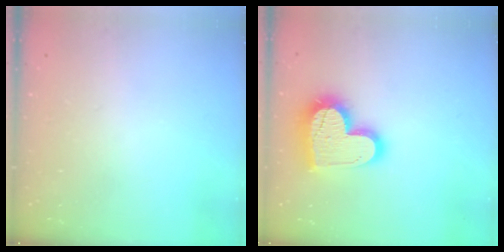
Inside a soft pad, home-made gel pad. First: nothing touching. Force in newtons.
{"total": 17.7, "press": 17.6, "slide": 1.7}